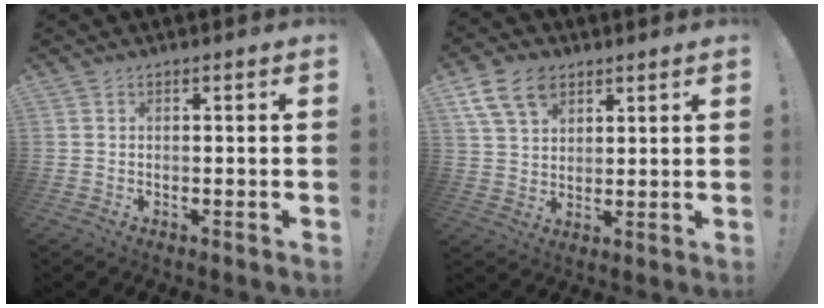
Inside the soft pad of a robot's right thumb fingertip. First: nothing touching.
{"total": 11.2, "force": [6.3, 7.4, 5.6], "torque": [-0.096, -0.022, 0.124]}